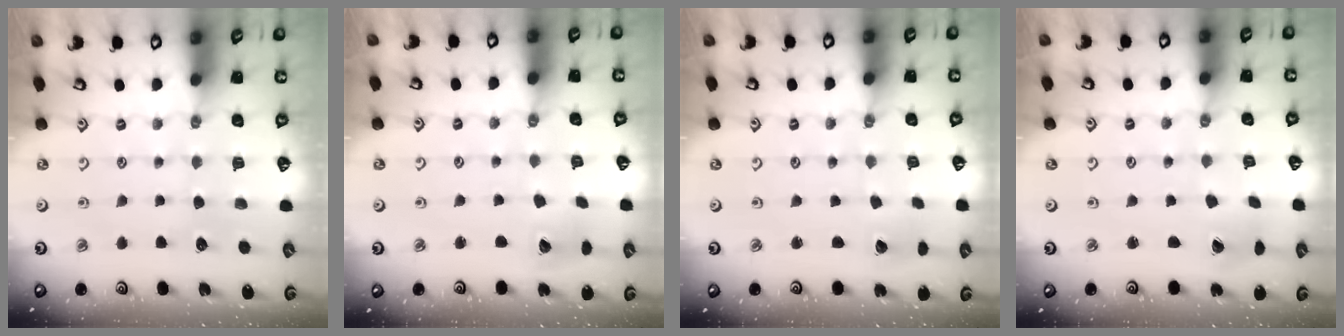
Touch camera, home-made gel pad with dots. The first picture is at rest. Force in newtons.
{"total": 5.5, "press": 5.5, "slide": 0.7}
{"total": 2.4, "press": 2.4, "slide": 0.2}
{"total": 1.8, "press": 1.8, "slide": 0.2}